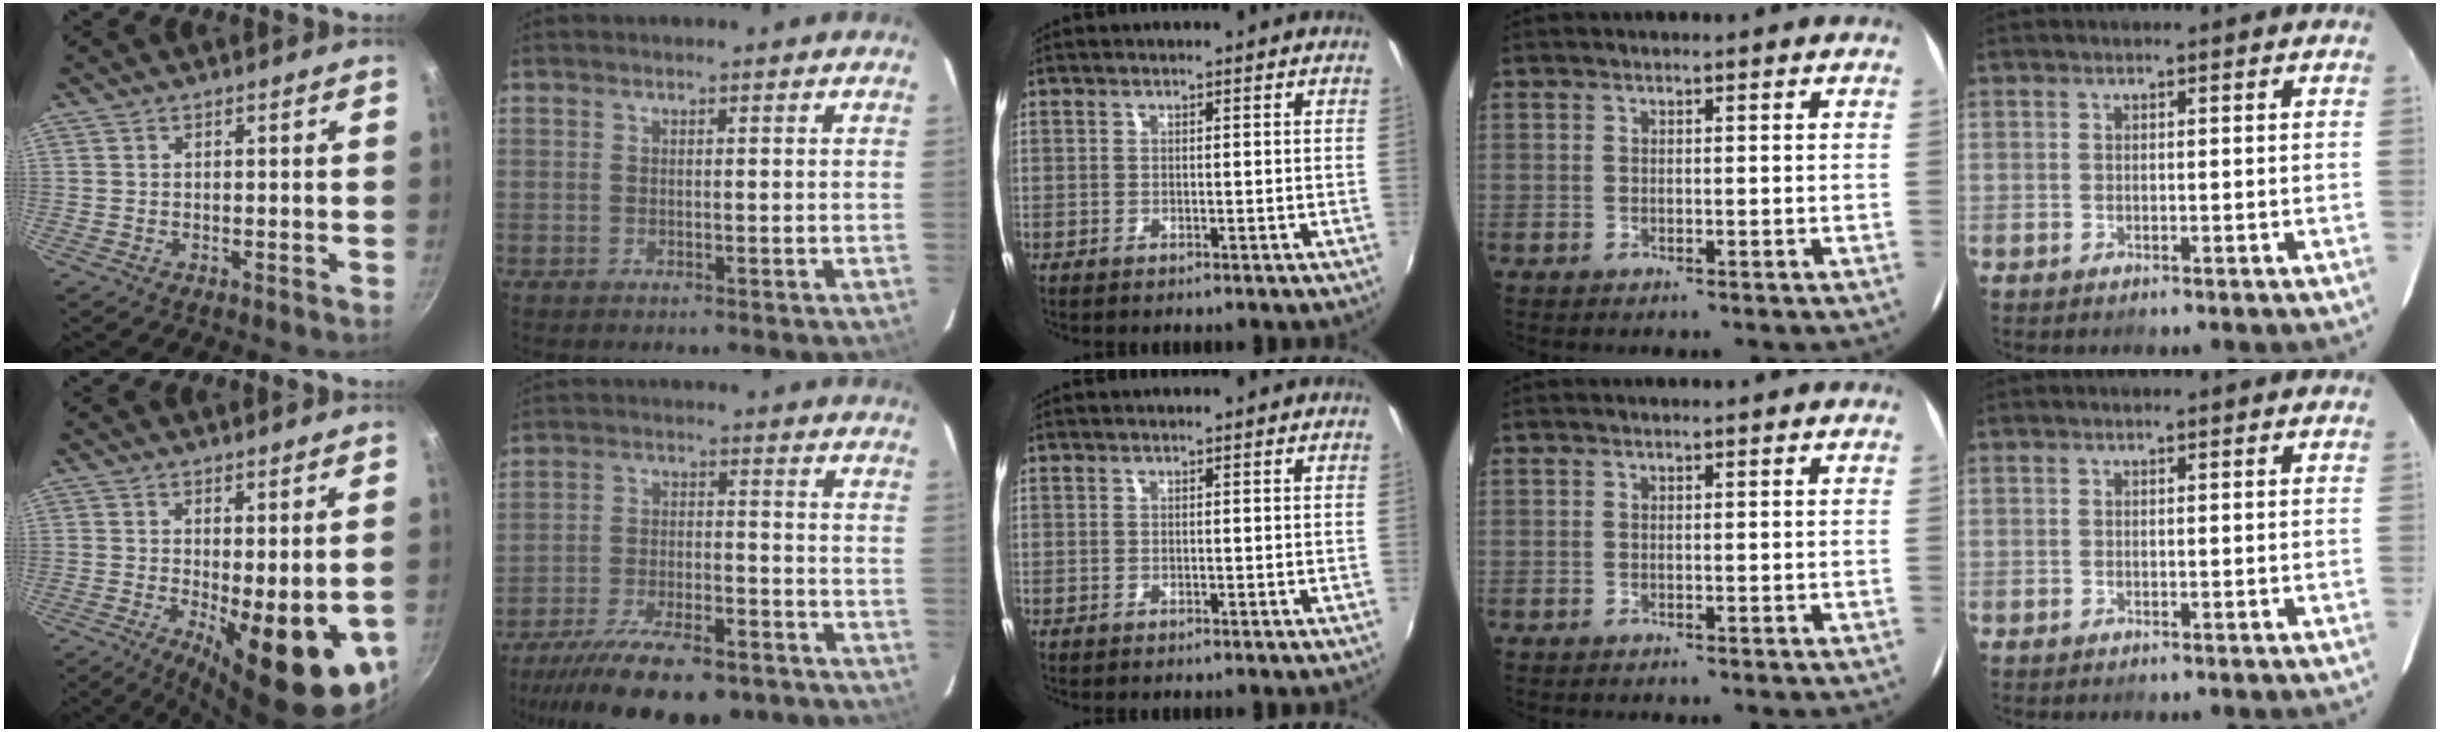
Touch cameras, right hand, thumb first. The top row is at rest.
{"thumb": {"total": 15.5, "force": [-3.3, 5.0, 14.3], "torque": [-0.173, -0.022, -0.031]}, "index": {"total": 20.9, "force": [-16.4, 6.9, 11.0], "torque": [-0.215, -0.032, -0.242]}}